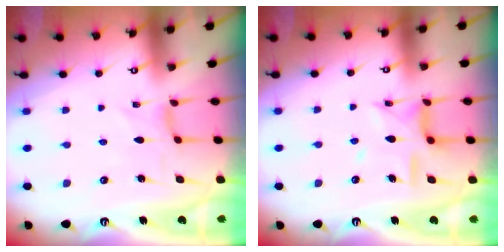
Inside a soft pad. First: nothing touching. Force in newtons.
{"total": 12.1, "press": 12.1, "slide": 0.8}